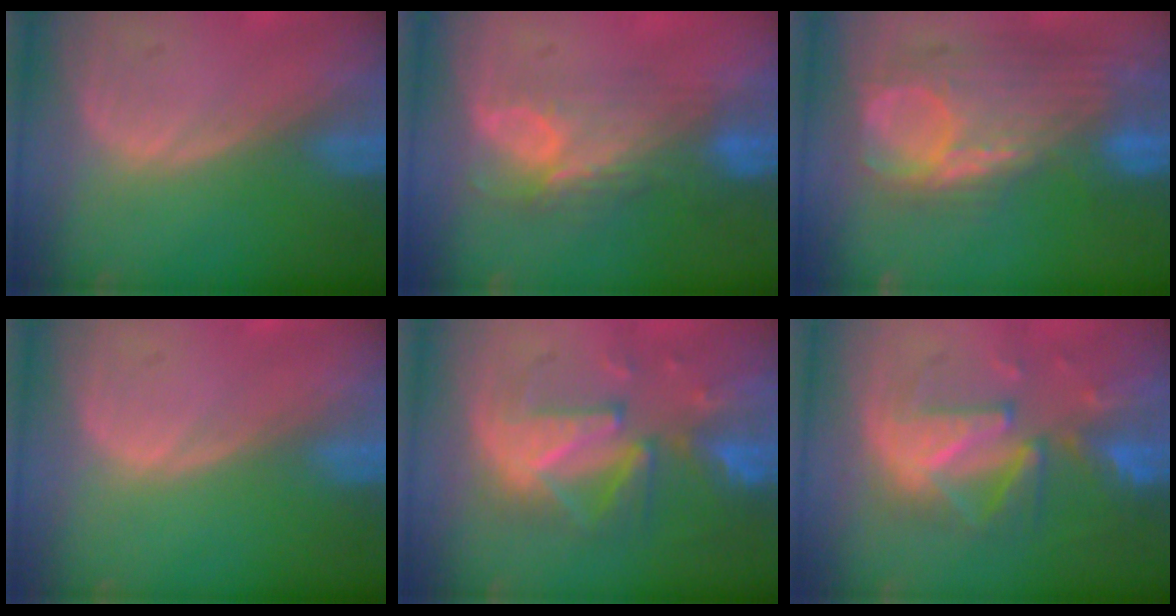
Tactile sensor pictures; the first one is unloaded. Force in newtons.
{"total": 7.5, "press": 6.6, "slide": 3.7}
{"total": 9.9, "press": 9.6, "slide": 2.5}
{"total": 0.0}
{"total": 10.0, "press": 8.9, "slide": 4.5}
{"total": 10.0, "press": 8.8, "slide": 4.7}